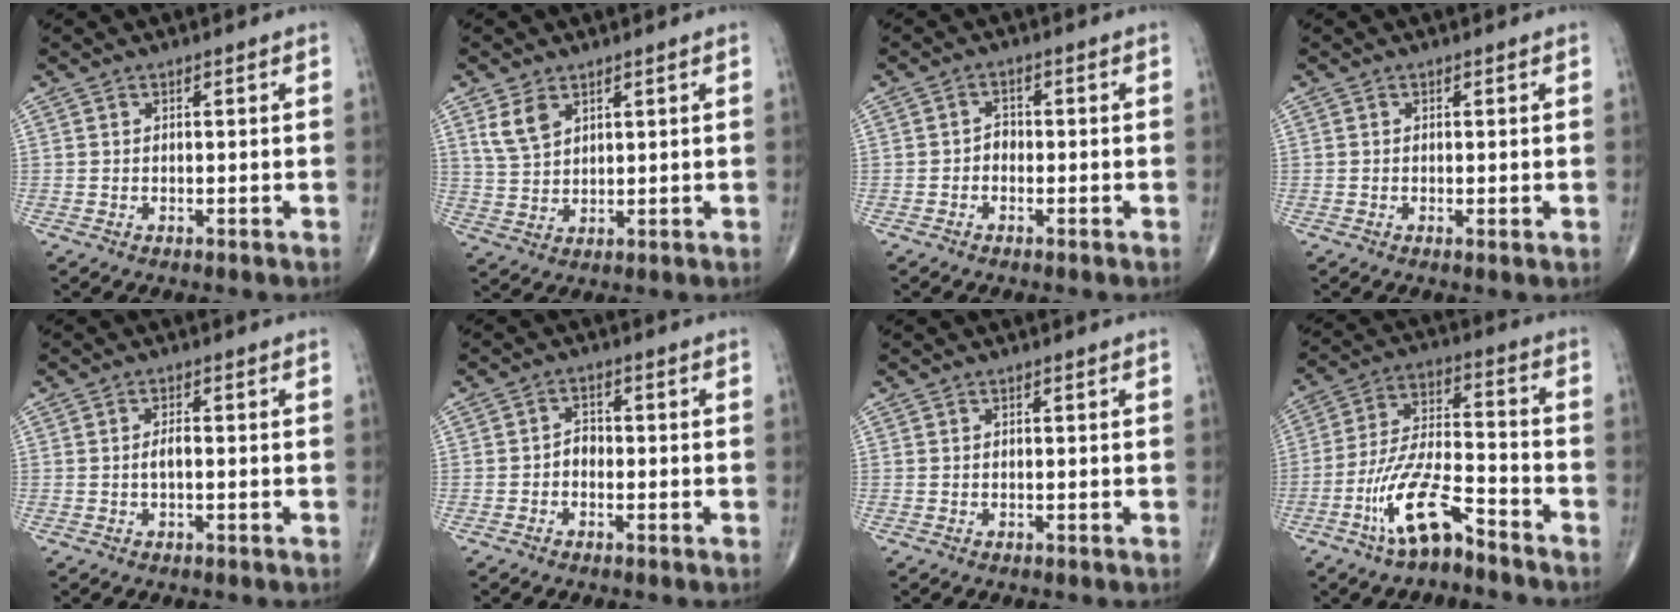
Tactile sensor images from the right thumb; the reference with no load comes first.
{"total": 5.2, "force": [2.9, 3.1, 3.1], "torque": [-0.055, -0.010, 0.065]}
{"total": 1.8, "force": [-0.6, 1.4, 1.0], "torque": [-0.002, 0.007, -0.017]}
{"total": 0.8, "force": [-0.1, 0.2, 0.8], "torque": [-0.020, -0.005, -0.003]}
{"total": 1.6, "force": [-0.3, 0.6, 1.5], "torque": [-0.028, 0.002, -0.005]}
{"total": 2.3, "force": [-0.8, 1.7, 1.3], "torque": [-0.007, 0.010, -0.020]}
{"total": 0.0}
{"total": 12.7, "force": [-8.6, 3.9, 8.6], "torque": [-0.172, 0.072, -0.165]}